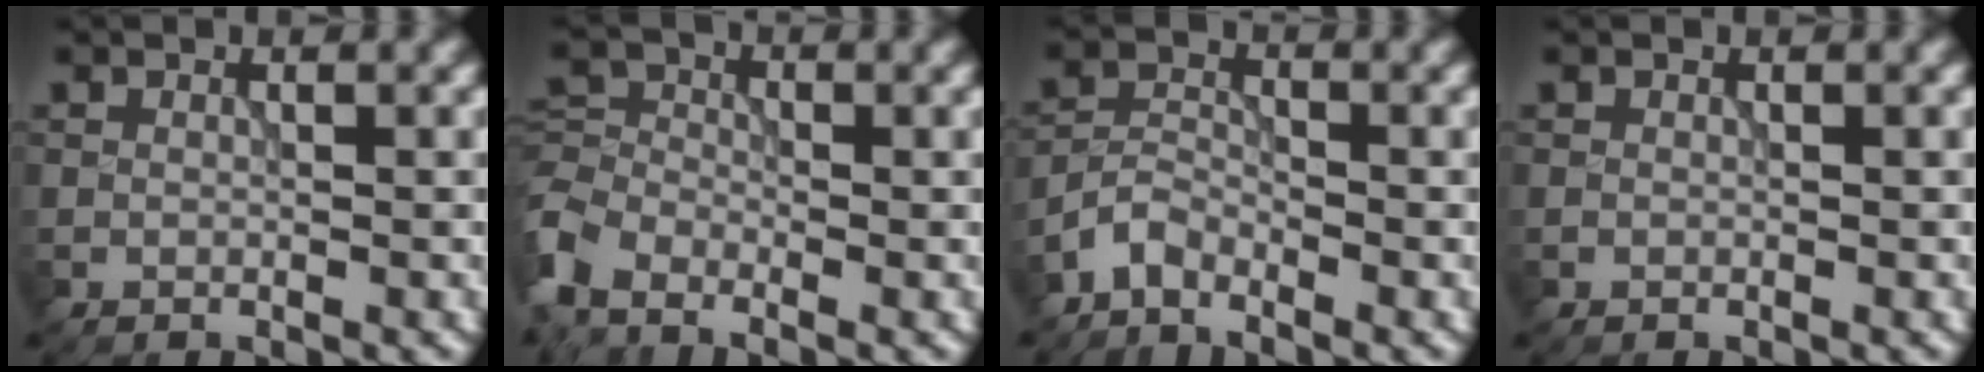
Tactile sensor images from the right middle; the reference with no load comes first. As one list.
[{"total": 4.2, "force": [-2.7, 2.3, 2.2], "torque": [-0.050, -0.004, -0.063]}, {"total": 2.3, "force": [-2.0, 0.8, 0.8], "torque": [-0.017, 0.006, -0.050]}, {"total": 0.0}]